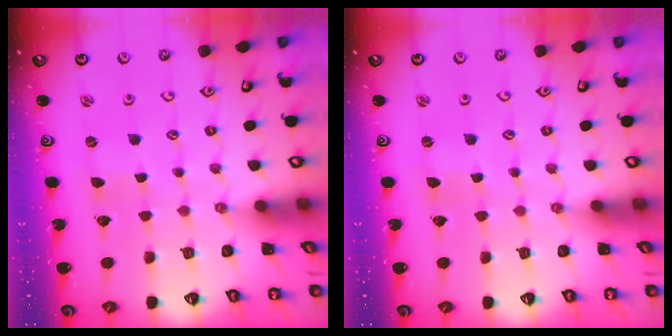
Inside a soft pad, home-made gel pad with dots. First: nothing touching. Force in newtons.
{"total": 0.0}